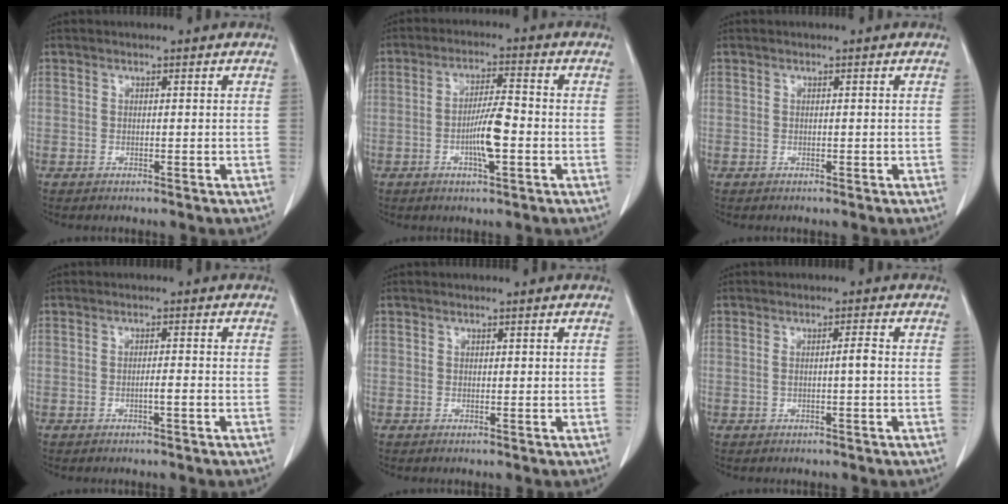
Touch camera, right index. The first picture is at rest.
{"total": 6.4, "force": [-1.7, 0.9, 6.1], "torque": [-0.115, 0.002, -0.030]}
{"total": 0.0}
{"total": 1.5, "force": [-0.6, 0.0, 1.4], "torque": [-0.022, 0.001, -0.012]}
{"total": 0.0}
{"total": 1.9, "force": [-0.1, -0.1, 1.9], "torque": [-0.032, 0.002, -0.001]}